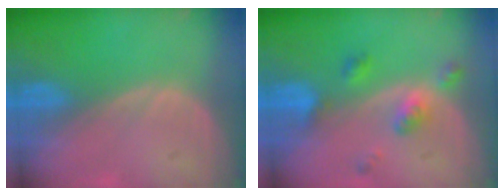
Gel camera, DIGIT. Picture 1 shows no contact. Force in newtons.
{"total": 5.1, "press": 4.6, "slide": 2.2}